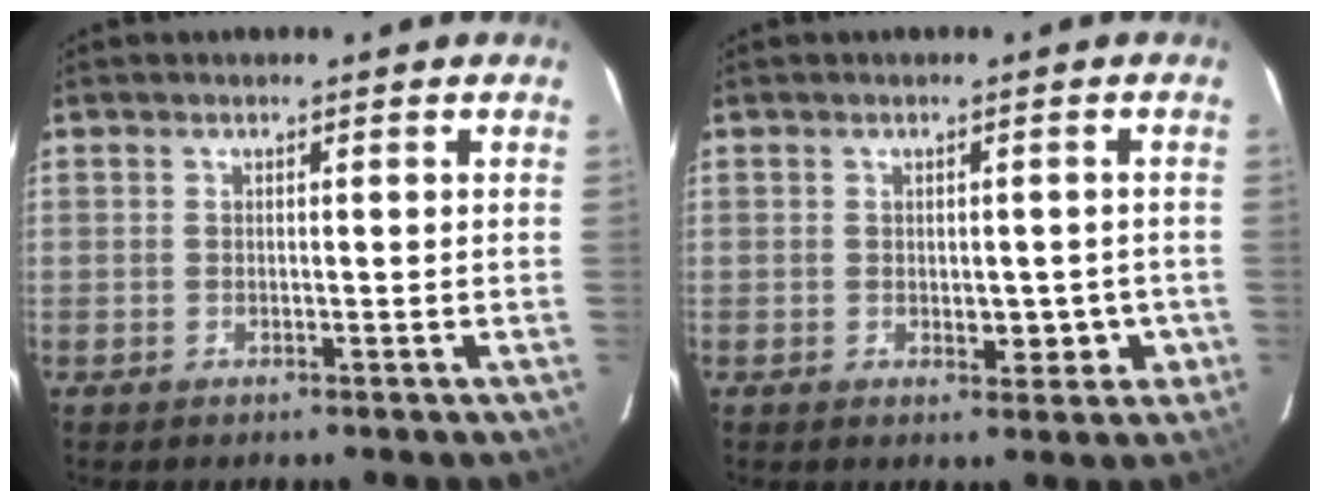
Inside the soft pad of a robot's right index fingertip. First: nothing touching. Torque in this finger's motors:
{"motor_torque": [0.07, -0.06, 0.03, 0.02]}